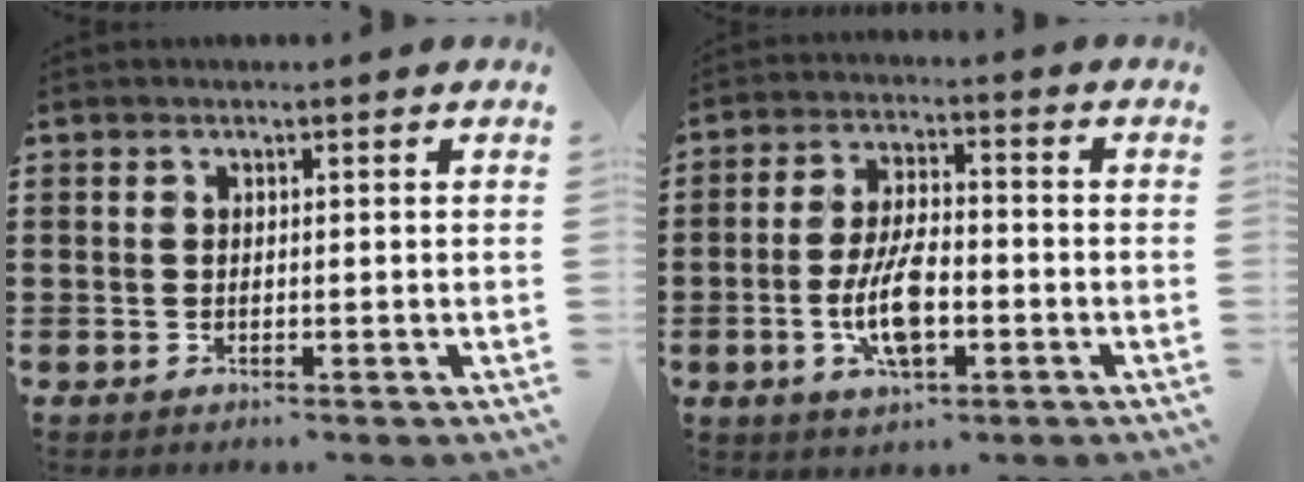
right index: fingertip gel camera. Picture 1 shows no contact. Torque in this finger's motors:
{"motor_torque": [2.14, 0.00, 1.05, 0.21]}